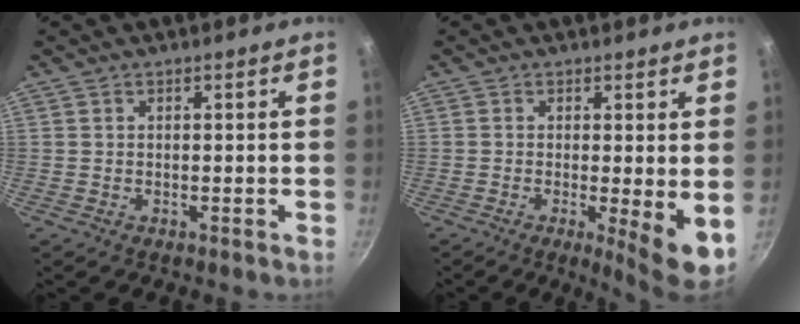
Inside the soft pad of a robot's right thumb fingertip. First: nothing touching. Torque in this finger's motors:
{"motor_torque": [-0.10, 0.52, 0.01, 0.03, 0.05]}